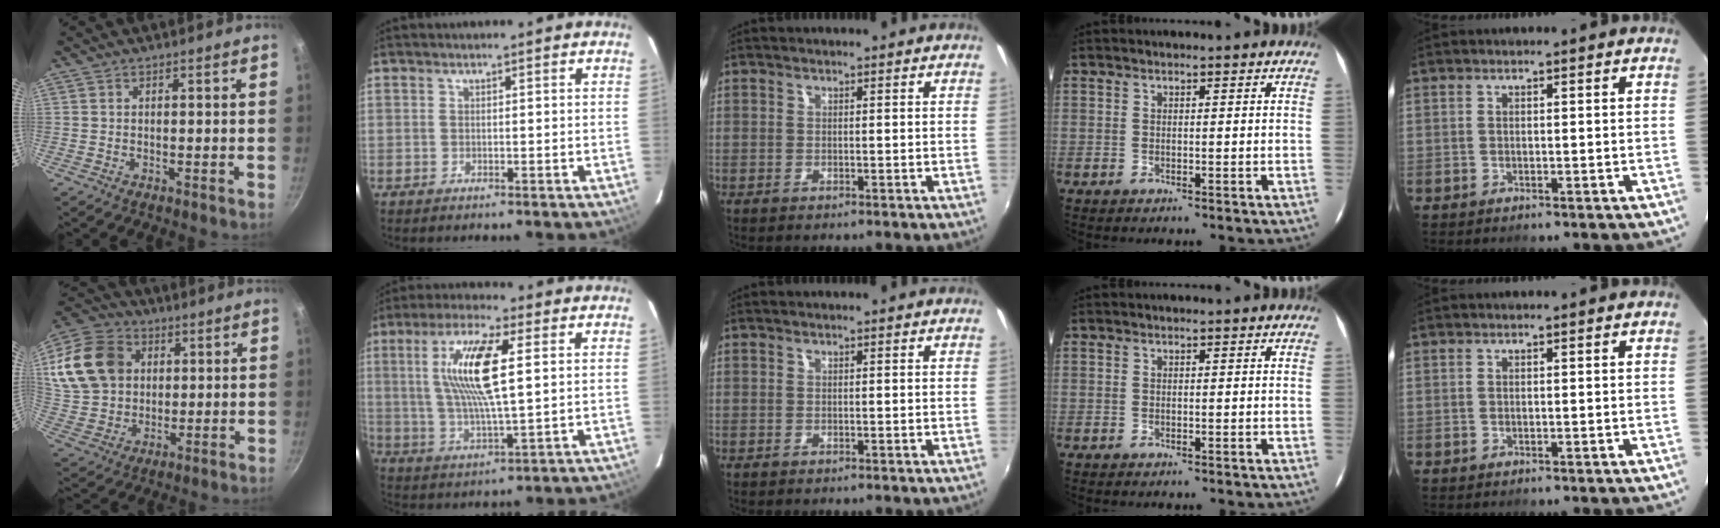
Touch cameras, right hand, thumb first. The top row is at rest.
{"thumb": {"total": 18.3, "force": [4.8, 14.5, 10.2], "torque": [-0.188, 0.009, 0.091]}, "index": {"total": 14.3, "force": [3.2, 3.2, 13.5], "torque": [-0.263, 0.005, 0.062]}}